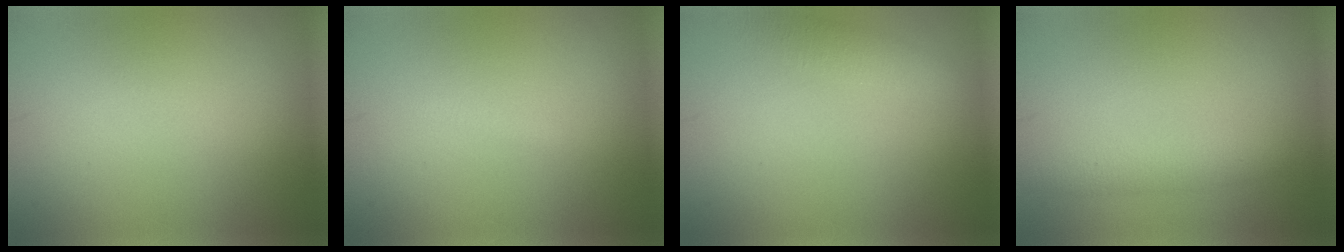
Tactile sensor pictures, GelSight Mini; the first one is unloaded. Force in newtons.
{"total": 0.5, "press": 0.5, "slide": 0.1}
{"total": 2.3, "press": 2.3, "slide": 0.1}
{"total": 2.0, "press": 2.0, "slide": 0.1}